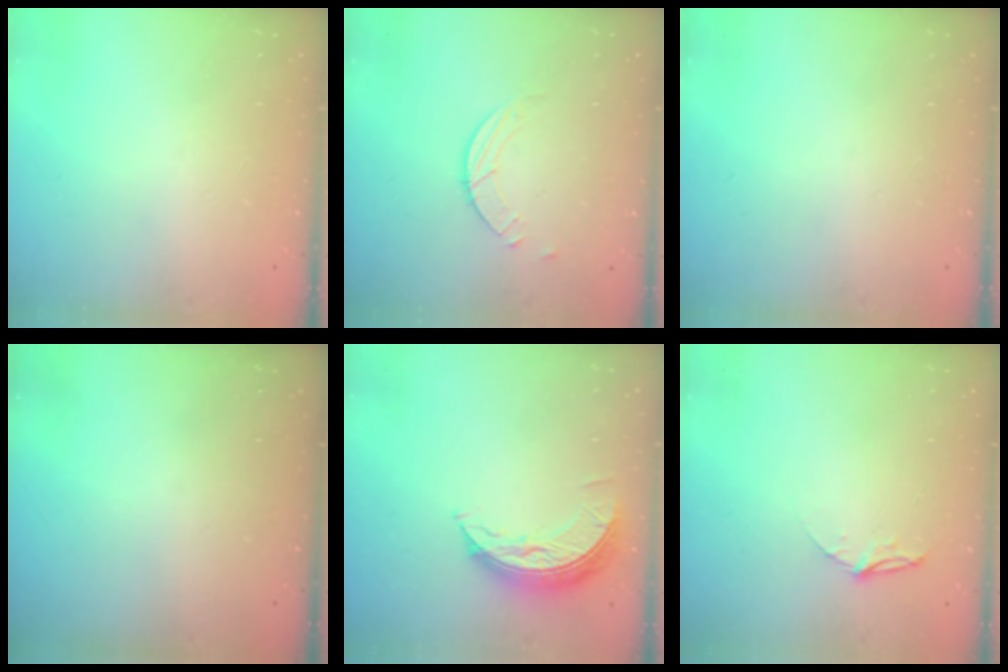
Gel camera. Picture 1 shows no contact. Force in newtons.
{"total": 2.6, "press": 2.6, "slide": 0.3}
{"total": 0.0}
{"total": 0.0}
{"total": 7.9, "press": 7.9, "slide": 0.6}
{"total": 4.4, "press": 4.4, "slide": 0.4}